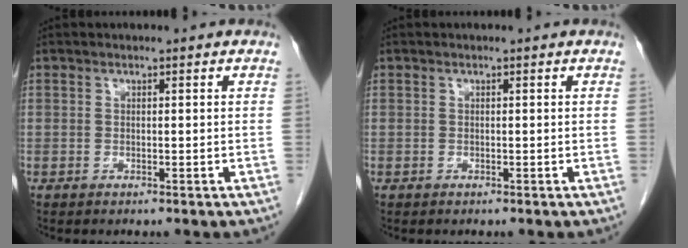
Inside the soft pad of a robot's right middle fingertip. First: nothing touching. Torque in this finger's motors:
{"motor_torque": [1.00, -0.83, 0.09, 0.01]}